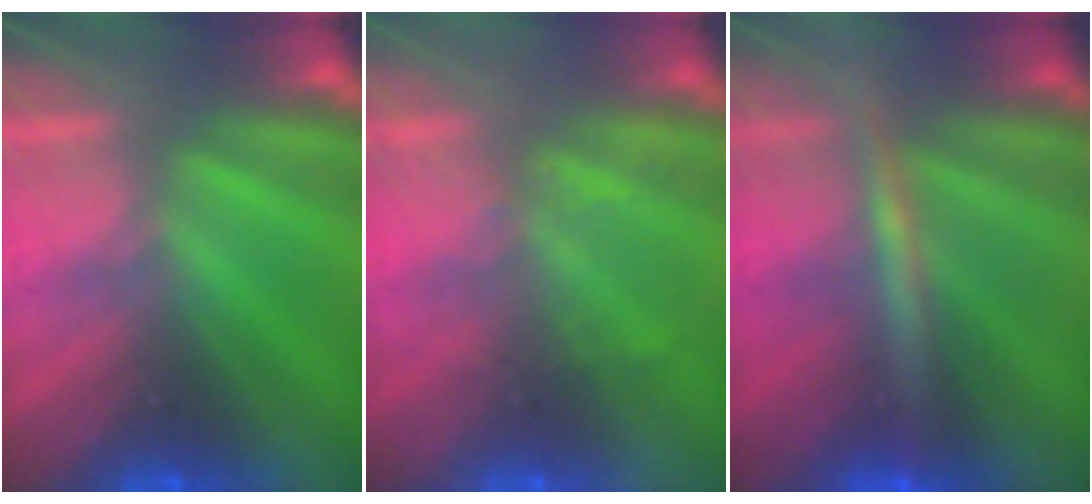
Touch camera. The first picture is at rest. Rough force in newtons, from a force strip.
{"total": 2.3}
{"total": 2.6}